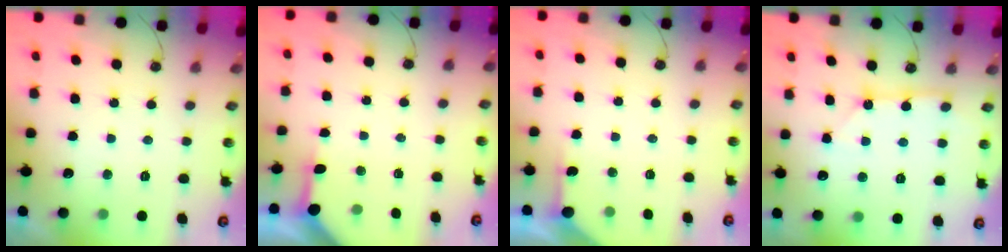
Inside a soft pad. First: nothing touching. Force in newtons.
{"total": 3.2, "press": 3.2, "slide": 0.5}
{"total": 1.9, "press": 1.9, "slide": 0.3}
{"total": 3.0, "press": 3.0, "slide": 0.3}